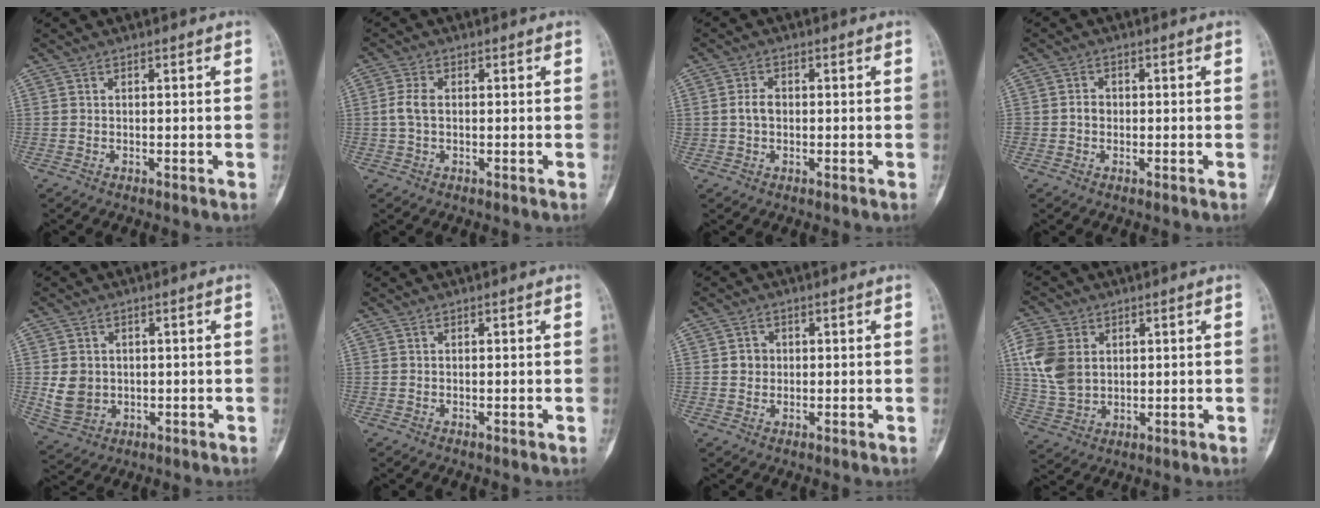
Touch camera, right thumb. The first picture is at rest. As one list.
[{"total": 3.2, "force": [0.0, 1.9, 2.6], "torque": [-0.064, 0.006, -0.003]}, {"total": 2.7, "force": [0.0, 2.0, 1.8], "torque": [-0.029, 0.008, -0.004]}, {"total": 1.9, "force": [-0.3, 1.7, 0.8], "torque": [-0.002, 0.007, -0.007]}, {"total": 6.3, "force": [0.1, 5.4, 3.2], "torque": [-0.042, -0.001, 0.015]}, {"total": 0.0}, {"total": 2.5, "force": [0.3, 2.3, 0.9], "torque": [-0.001, 0.004, 0.003]}, {"total": 10.4, "force": [2.4, 7.9, 6.4], "torque": [-0.123, -0.006, 0.052]}]